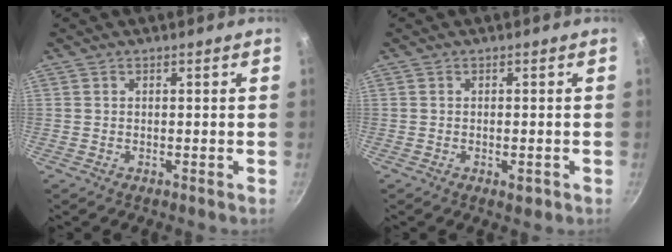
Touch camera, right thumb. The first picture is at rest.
{"total": 2.1, "force": [-0.9, 0.9, 1.6], "torque": [-0.029, -0.001, -0.012]}